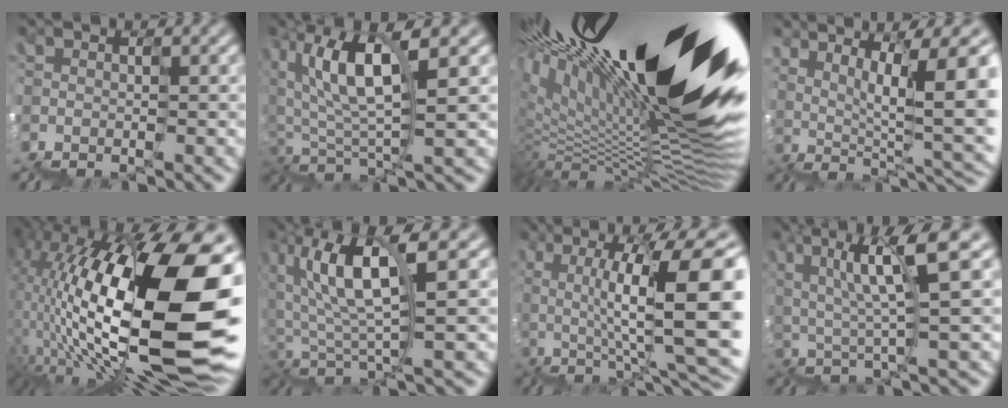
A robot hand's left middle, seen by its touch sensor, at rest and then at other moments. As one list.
[{"total": 6.3, "force": [2.5, 1.9, 5.5], "torque": [-0.092, 0.013, 0.045]}, {"total": 19.3, "force": [8.0, 6.4, 16.3], "torque": [-0.250, 0.022, 0.146]}, {"total": 8.1, "force": [1.5, 1.5, 7.8], "torque": [-0.091, 0.011, 0.043]}, {"total": 18.0, "force": [1.1, 7.2, 16.5], "torque": [-0.300, 0.017, 0.026]}, {"total": 6.1, "force": [1.6, 1.4, 5.7], "torque": [-0.099, 0.020, 0.028]}, {"total": 10.2, "force": [1.0, 2.8, 9.8], "torque": [-0.115, 0.022, 0.029]}, {"total": 5.3, "force": [2.4, 0.5, 4.7], "torque": [-0.057, 0.008, 0.042]}]